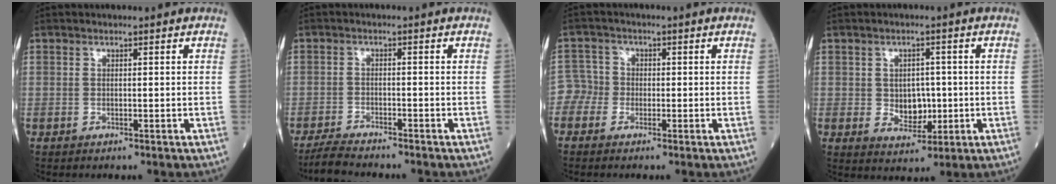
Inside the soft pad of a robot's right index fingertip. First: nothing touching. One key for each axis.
{"total": 5.0, "fx": -4.6, "fy": 0.1, "fz": 1.8, "tx": -0.033, "ty": -0.018, "tz": -0.082}
{"total": 2.8, "fx": -1.1, "fy": 2.5, "fz": 0.1, "tx": 0.008, "ty": 0.007, "tz": -0.030}
{"total": 4.7, "fx": -0.2, "fy": 3.3, "fz": 3.4, "tx": -0.043, "ty": 0.003, "tz": 0.005}